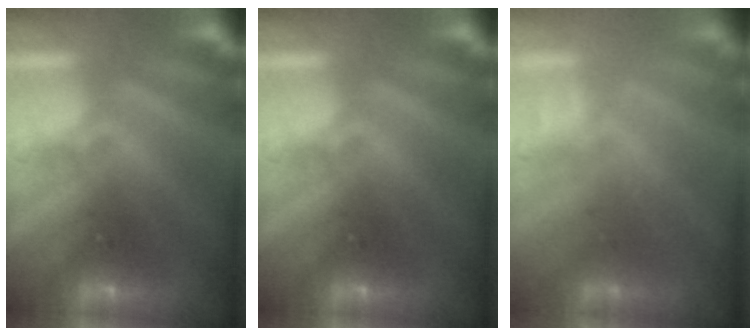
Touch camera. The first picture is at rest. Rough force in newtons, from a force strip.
{"total": 0.0}
{"total": 1.7}